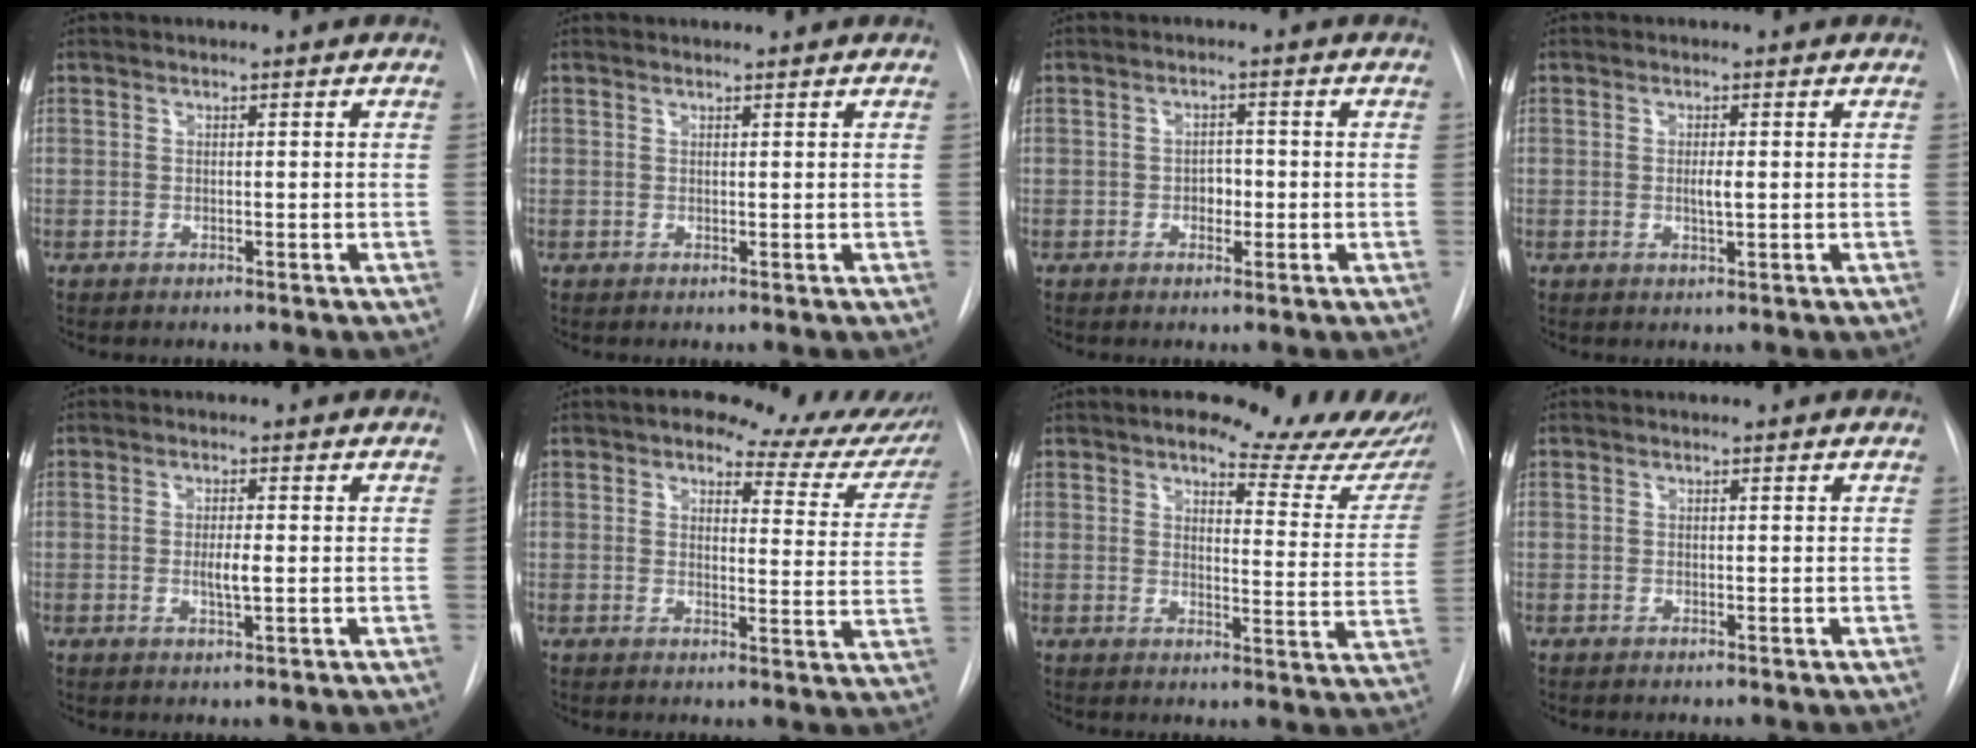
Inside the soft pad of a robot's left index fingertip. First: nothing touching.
{"total": 1.0, "force": [1.0, 0.1, 0.0], "torque": [-0.008, 0.008, 0.017]}
{"total": 2.0, "force": [-0.4, 1.4, 1.3], "torque": [-0.017, 0.005, -0.006]}
{"total": 1.7, "force": [0.1, 0.3, 1.7], "torque": [-0.034, -0.002, 0.001]}
{"total": 2.5, "force": [-0.2, 0.4, 2.5], "torque": [-0.047, -0.004, -0.002]}
{"total": 14.7, "force": [12.8, 5.2, 5.1], "torque": [-0.024, -0.017, 0.124]}
{"total": 17.2, "force": [14.8, 5.0, 7.3], "torque": [-0.055, -0.039, 0.151]}
{"total": 0.0}